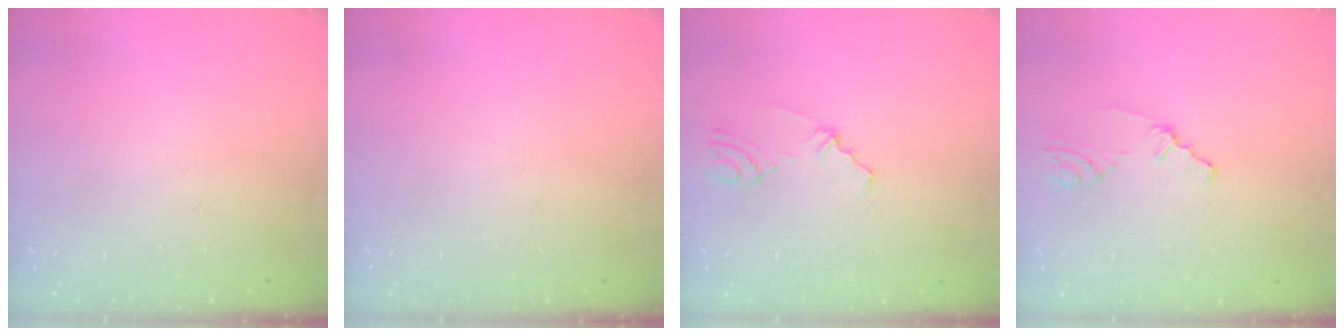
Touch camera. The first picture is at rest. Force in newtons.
{"total": 0.0}
{"total": 2.5, "press": 1.9, "slide": 1.5}
{"total": 1.5, "press": 1.5, "slide": 0.3}